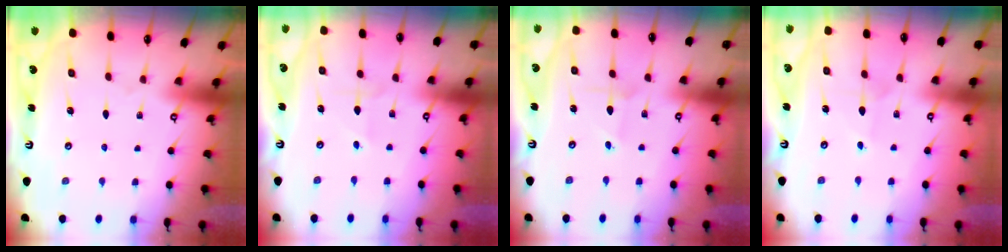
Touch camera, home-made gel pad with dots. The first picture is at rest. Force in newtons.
{"total": 2.2, "press": 2.2, "slide": 0.3}
{"total": 1.5, "press": 1.5, "slide": 0.2}
{"total": 2.0, "press": 2.0, "slide": 0.2}